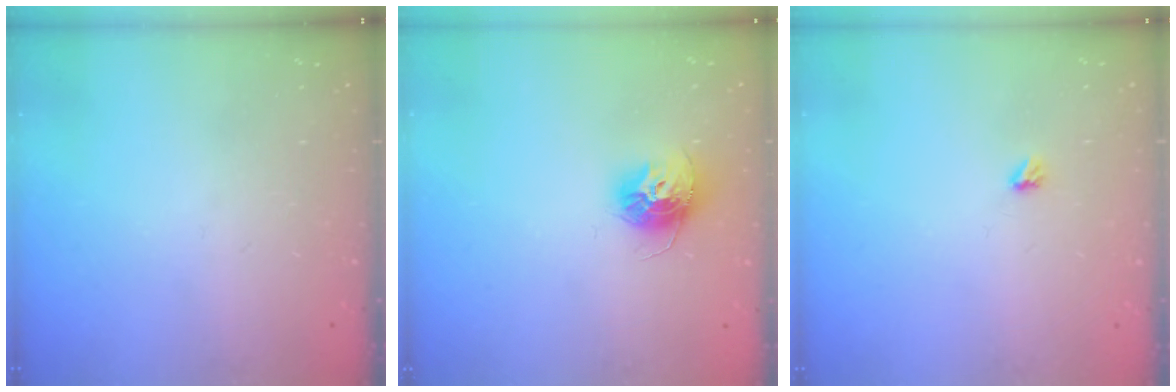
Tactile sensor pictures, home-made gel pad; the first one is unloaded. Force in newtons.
{"total": 11.9, "press": 11.9, "slide": 0.9}
{"total": 2.9, "press": 2.9, "slide": 0.5}